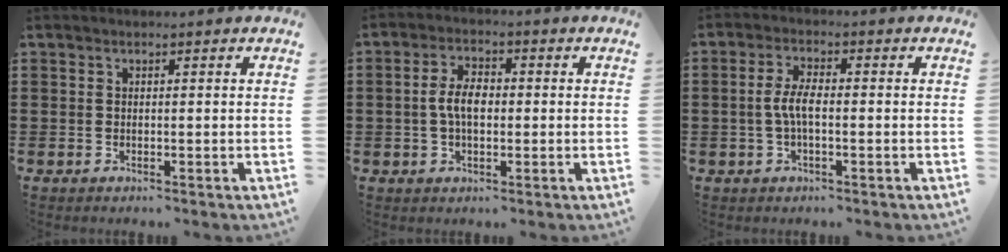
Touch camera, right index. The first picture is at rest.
{"total": 4.9, "force": [-0.2, 2.6, 4.2], "torque": [-0.094, 0.003, -0.010]}
{"total": 4.1, "force": [-0.5, 1.3, 3.9], "torque": [-0.093, -0.004, -0.018]}